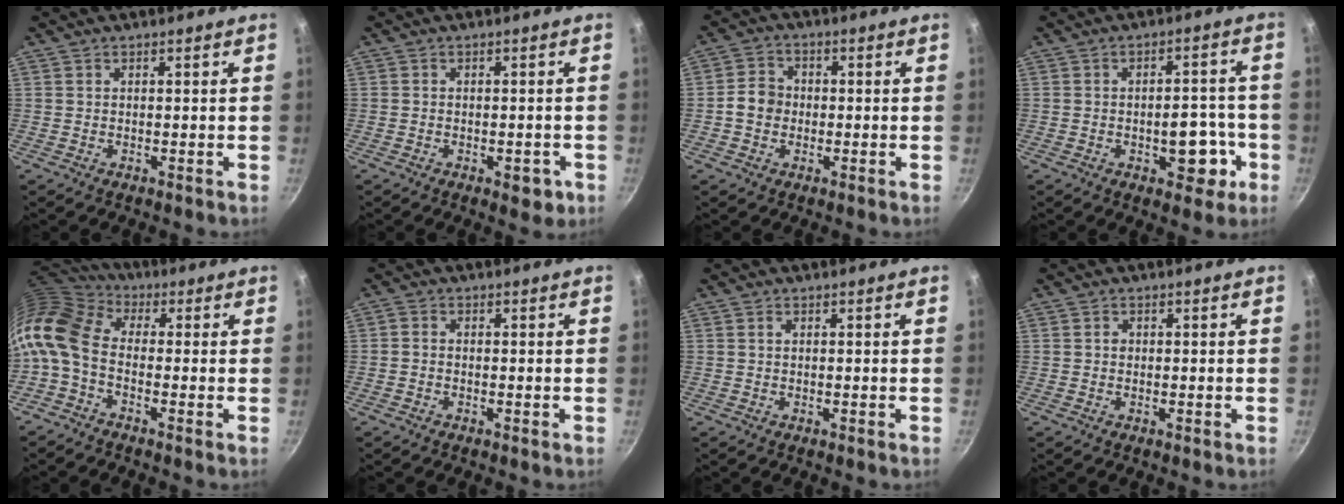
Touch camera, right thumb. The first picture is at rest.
{"total": 4.0, "force": [-1.7, 2.1, 2.9], "torque": [-0.021, 0.012, -0.014]}
{"total": 5.1, "force": [-0.8, 4.4, 2.4], "torque": [-0.024, 0.015, -0.024]}
{"total": 9.0, "force": [-2.9, 5.0, 6.8], "torque": [-0.052, 0.021, -0.034]}
{"total": 13.1, "force": [-2.0, 8.5, 9.8], "torque": [-0.205, 0.031, -0.065]}
{"total": 1.3, "force": [-0.6, 0.8, 0.7], "torque": [-0.018, 0.008, -0.016]}
{"total": 0.7, "force": [0.2, 0.5, 0.4], "torque": [-0.008, 0.003, 0.004]}
{"total": 0.8, "force": [0.1, 0.8, 0.3], "torque": [-0.003, 0.005, 0.000]}